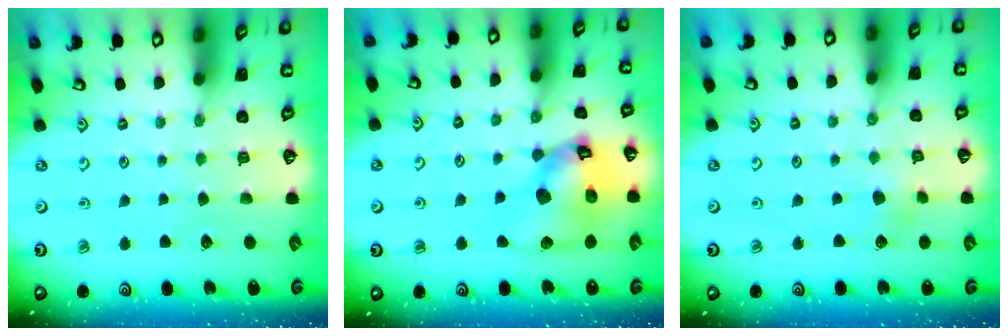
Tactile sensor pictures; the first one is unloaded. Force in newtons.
{"total": 16.7, "press": 16.5, "slide": 2.3}
{"total": 3.7, "press": 3.7, "slide": 0.5}